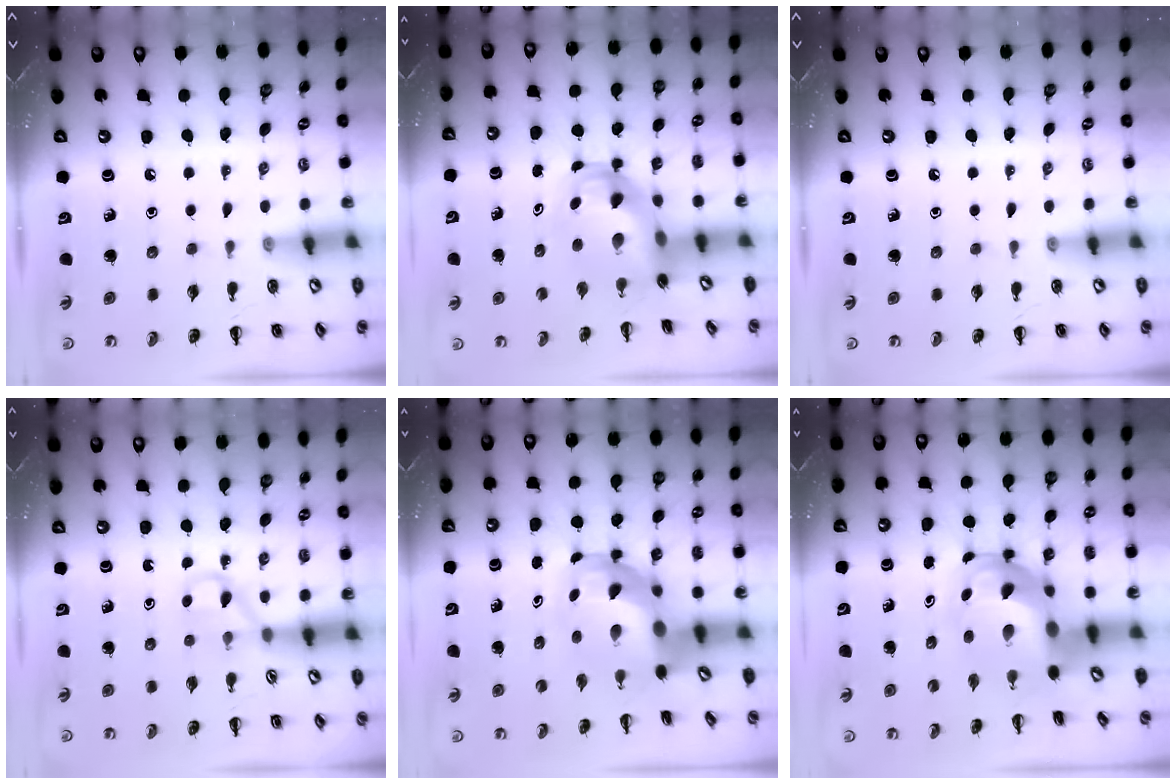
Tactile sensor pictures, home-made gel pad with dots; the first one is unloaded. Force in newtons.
{"total": 5.8, "press": 5.6, "slide": 1.6}
{"total": 0.0}
{"total": 2.6, "press": 2.4, "slide": 0.9}
{"total": 7.3, "press": 7.0, "slide": 2.0}
{"total": 9.5, "press": 9.2, "slide": 2.7}